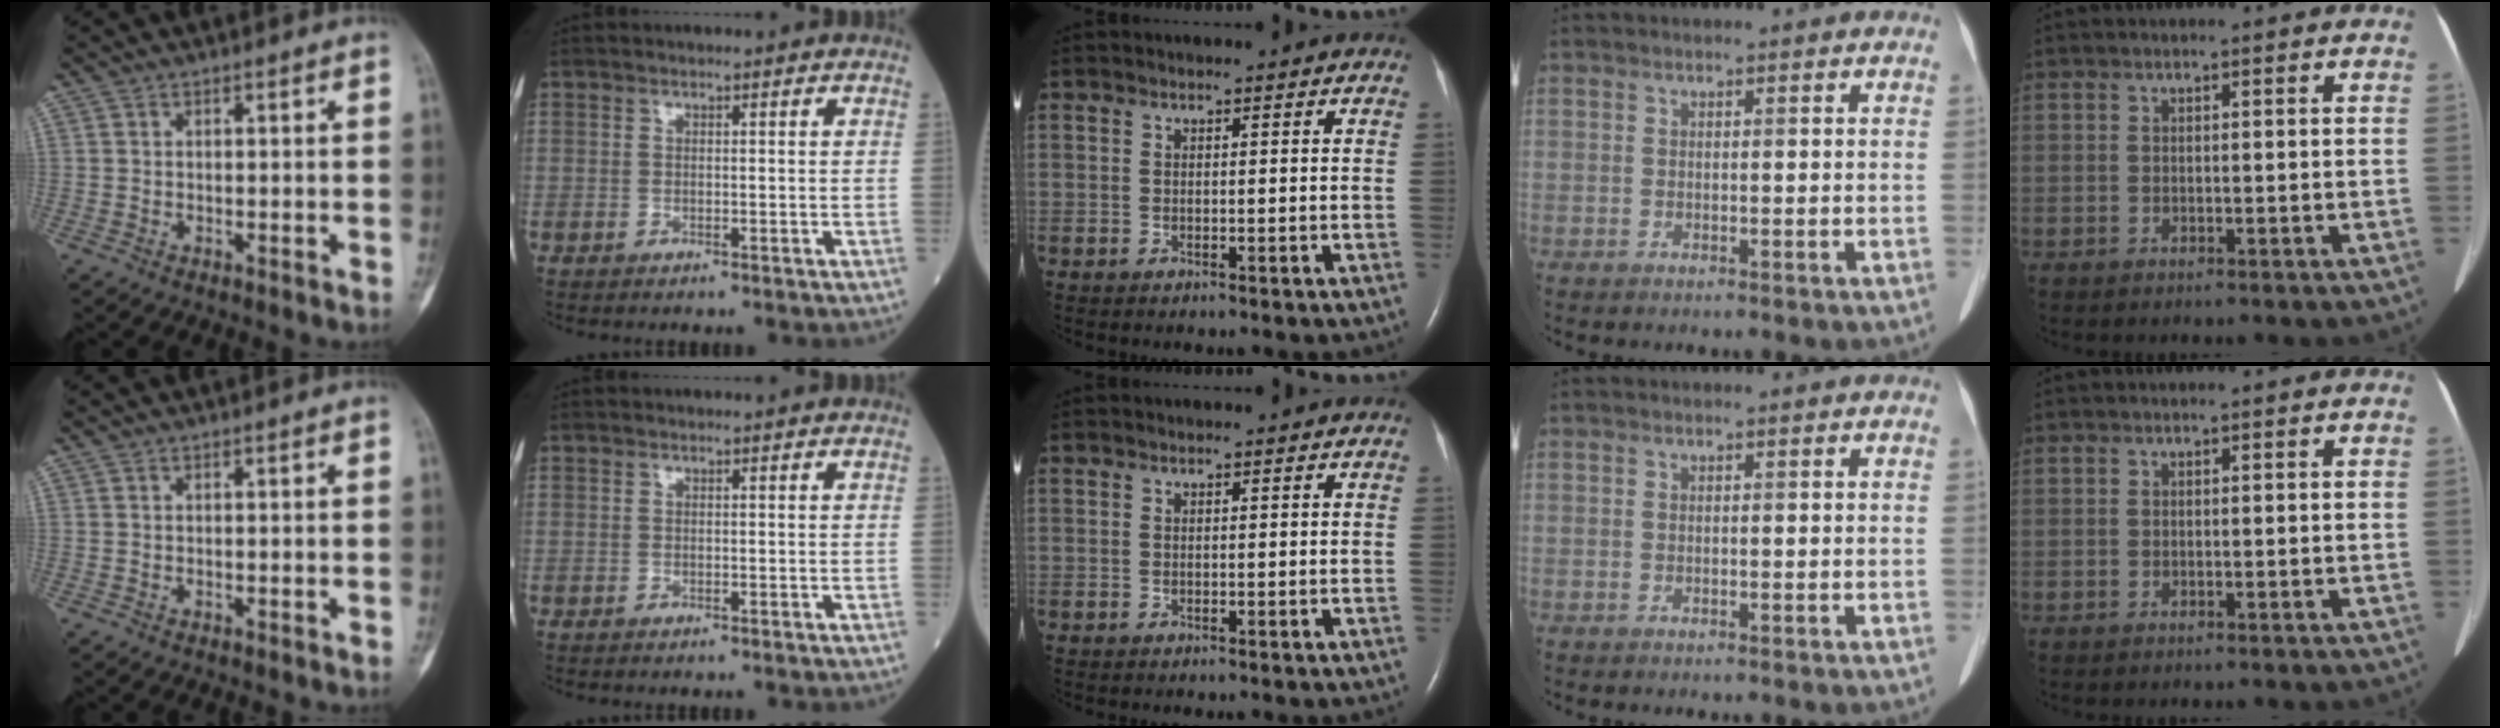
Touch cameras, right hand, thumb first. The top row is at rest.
{}